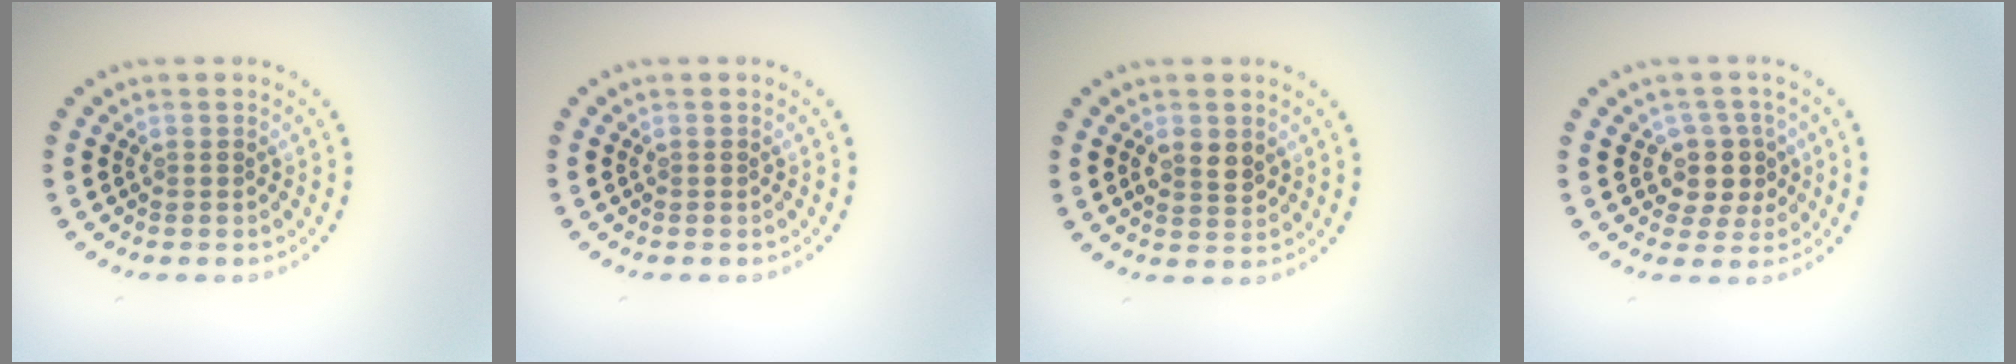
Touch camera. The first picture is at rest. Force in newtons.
{"total": 0.0}
{"total": 2.1, "press": 2.1, "slide": 0.3}
{"total": 3.1, "press": 2.6, "slide": 1.7}